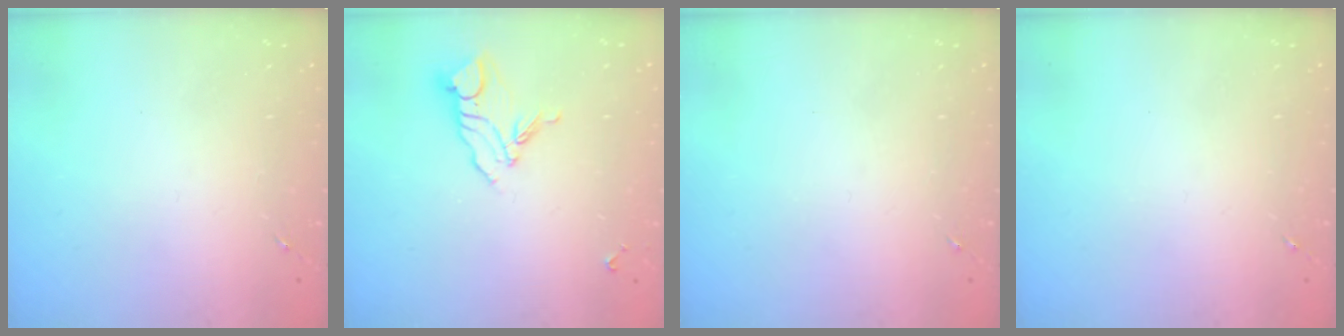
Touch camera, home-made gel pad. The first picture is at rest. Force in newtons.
{"total": 9.9, "press": 9.8, "slide": 0.8}
{"total": 0.0}
{"total": 0.0}